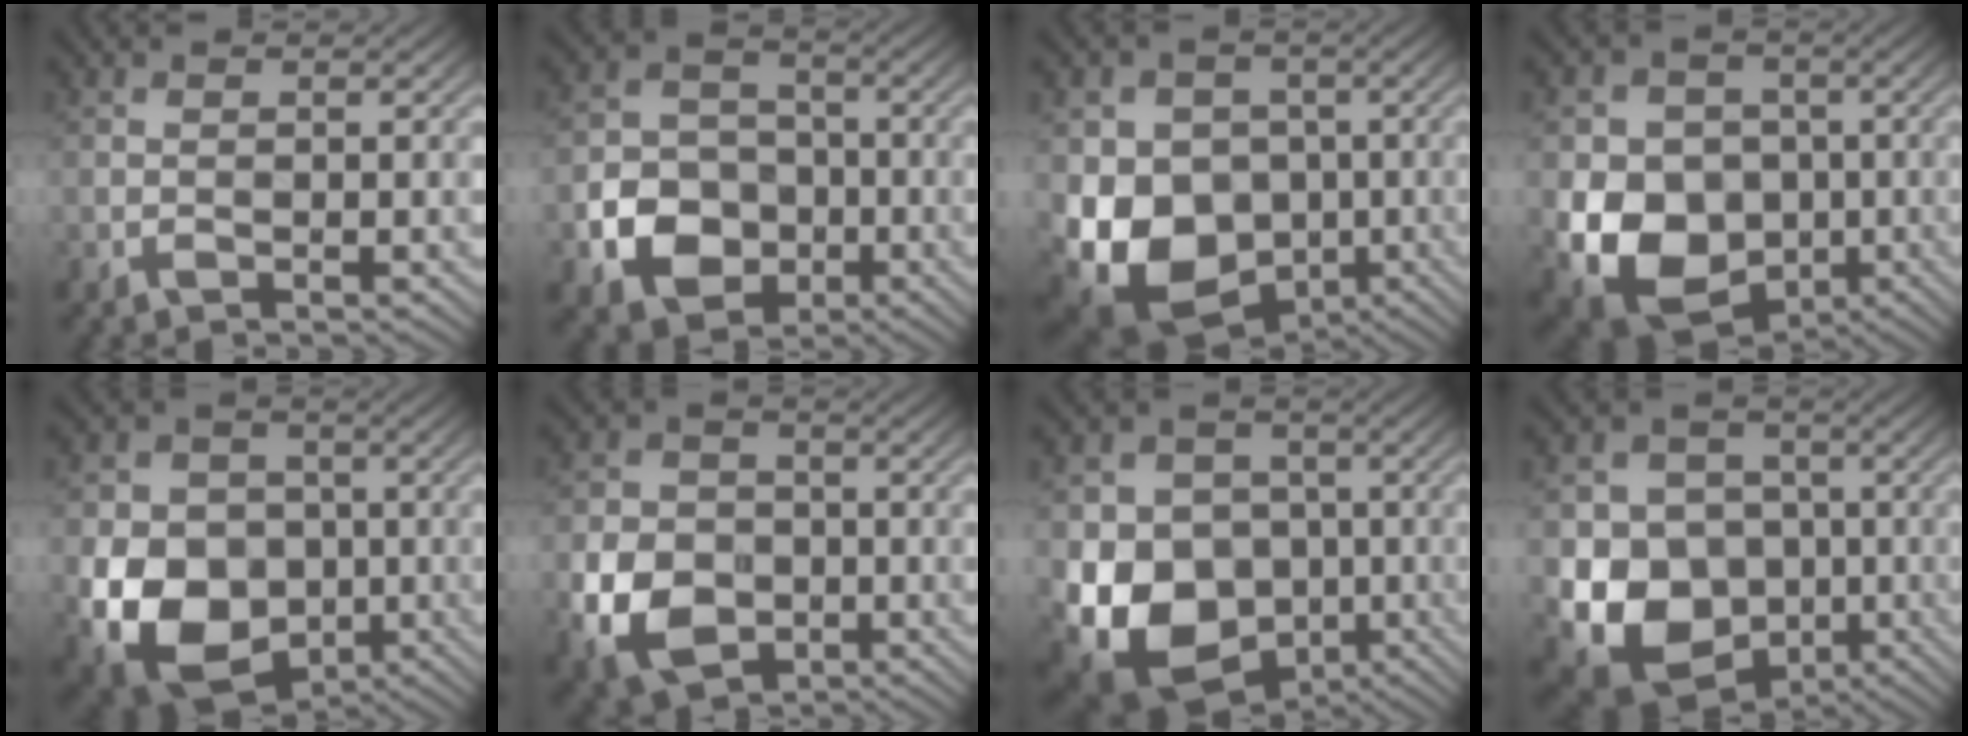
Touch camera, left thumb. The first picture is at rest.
{"total": 7.8, "force": [-2.4, 6.7, 3.3], "torque": [-0.086, -0.022, -0.045]}
{"total": 14.5, "force": [-2.8, 12.7, 6.5], "torque": [-0.154, -0.034, -0.049]}
{"total": 13.5, "force": [-2.5, 11.7, 6.2], "torque": [-0.148, -0.047, -0.048]}
{"total": 14.1, "force": [-3.4, 11.6, 7.2], "torque": [-0.175, -0.053, -0.059]}
{"total": 9.2, "force": [-3.2, 7.3, 4.7], "torque": [-0.125, -0.033, -0.058]}
{"total": 16.0, "force": [-4.2, 13.8, 7.0], "torque": [-0.171, -0.044, -0.071]}
{"total": 14.6, "force": [-3.2, 12.9, 6.1], "torque": [-0.150, -0.042, -0.060]}